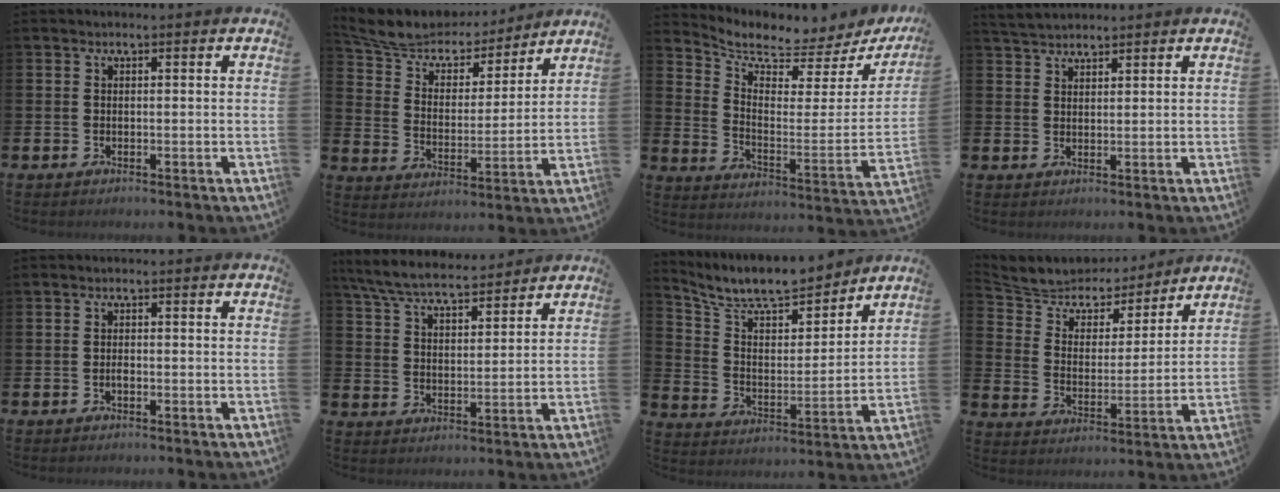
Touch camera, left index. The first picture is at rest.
{"total": 7.6, "force": [6.9, 2.7, 1.3], "torque": [-0.067, -0.049, 0.121]}
{"total": 5.8, "force": [5.5, 1.3, 1.3], "torque": [-0.041, -0.061, 0.085]}
{"total": 3.5, "force": [3.4, 0.6, 0.5], "torque": [-0.010, -0.015, 0.062]}
{"total": 0.8, "force": [-0.3, 0.3, 0.6], "torque": [-0.012, -0.002, -0.006]}
{"total": 7.3, "force": [6.8, 1.2, 2.2], "torque": [-0.074, -0.030, 0.124]}
{"total": 9.6, "force": [8.9, 2.3, 2.9], "torque": [-0.091, -0.067, 0.153]}
{"total": 6.8, "force": [6.4, 2.5, 0.6], "torque": [-0.051, -0.048, 0.110]}